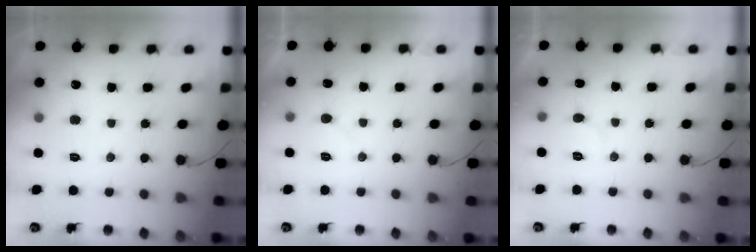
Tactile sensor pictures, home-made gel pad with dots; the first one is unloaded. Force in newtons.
{"total": 3.4, "press": 3.4, "slide": 0.4}
{"total": 3.4, "press": 3.4, "slide": 0.2}